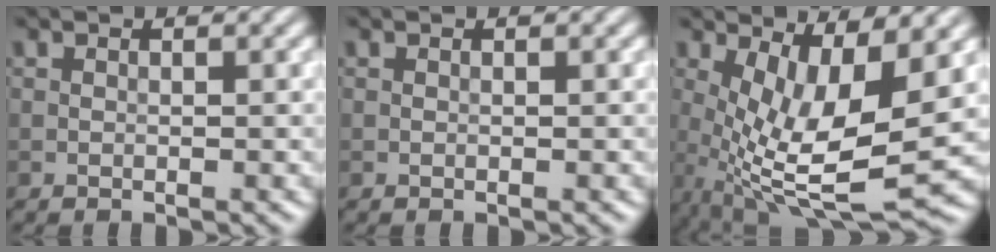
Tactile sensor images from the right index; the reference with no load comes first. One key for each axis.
{"total": 0.0}
{"total": 9.8, "fx": 0.1, "fy": 3.1, "fz": 9.3, "tx": -0.182, "ty": -0.021, "tz": 0.010}